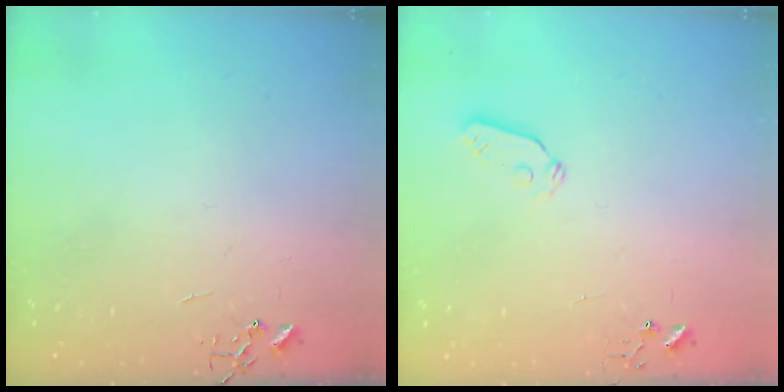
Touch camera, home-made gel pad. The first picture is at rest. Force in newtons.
{"total": 3.8, "press": 3.8, "slide": 0.6}